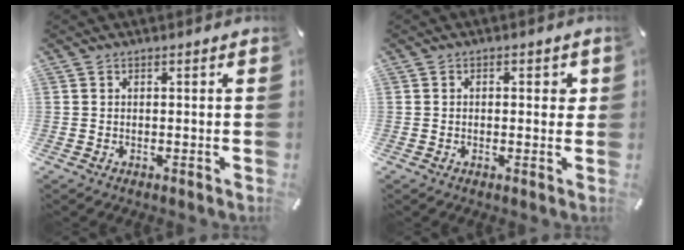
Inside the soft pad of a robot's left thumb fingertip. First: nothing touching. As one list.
[{"total": 2.3, "force": [0.0, 1.2, 1.9], "torque": [-0.021, 0.001, -0.006]}]